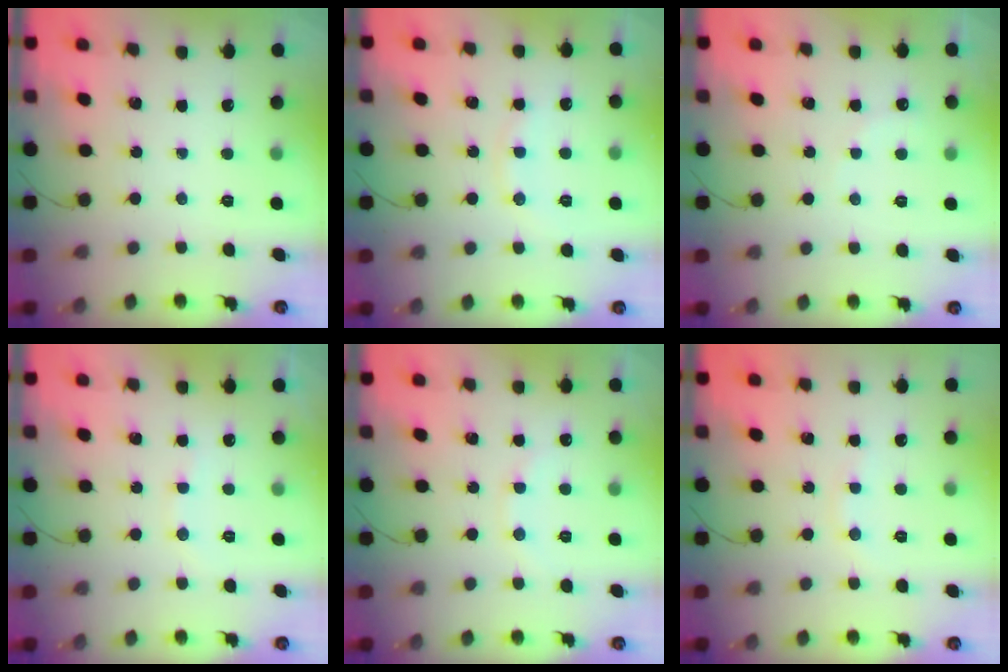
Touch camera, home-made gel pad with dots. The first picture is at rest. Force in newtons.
{"total": 7.4, "press": 7.4, "slide": 0.7}
{"total": 6.3, "press": 6.1, "slide": 1.3}
{"total": 7.1, "press": 7.0, "slide": 1.2}
{"total": 6.6, "press": 6.5, "slide": 1.1}
{"total": 4.6, "press": 4.4, "slide": 1.3}